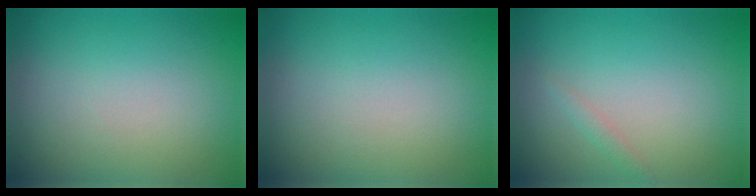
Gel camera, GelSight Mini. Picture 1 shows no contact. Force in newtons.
{"total": 0.0}
{"total": 0.8, "press": 0.8, "slide": 0.0}